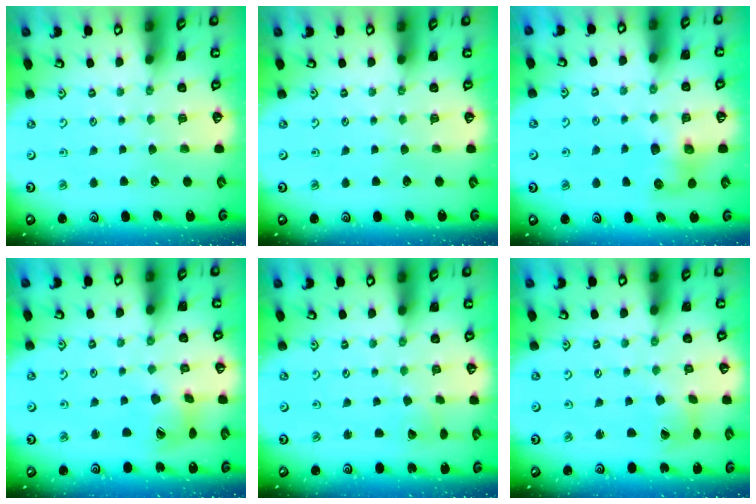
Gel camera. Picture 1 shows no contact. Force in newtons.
{"total": 0.0}
{"total": 7.4, "press": 7.4, "slide": 0.8}
{"total": 8.9, "press": 8.8, "slide": 1.1}
{"total": 3.1, "press": 3.1, "slide": 0.3}
{"total": 2.8, "press": 2.8, "slide": 0.4}